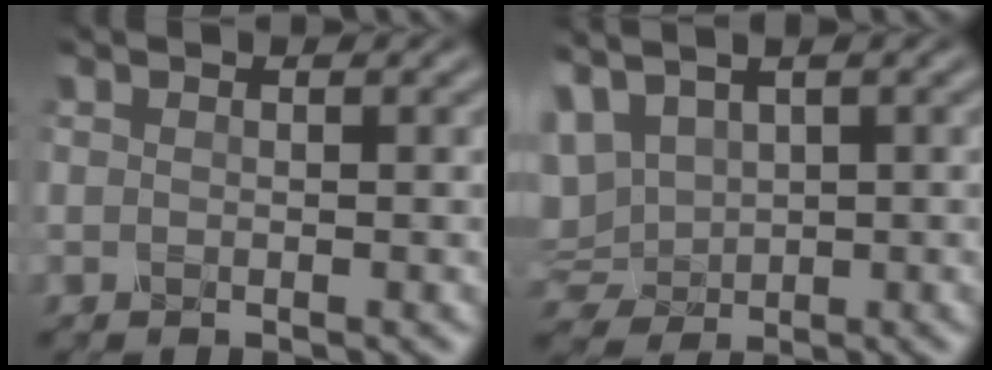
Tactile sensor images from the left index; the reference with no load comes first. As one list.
[{"total": 5.4, "force": [2.5, 3.3, 3.5], "torque": [-0.106, 0.009, 0.059]}]